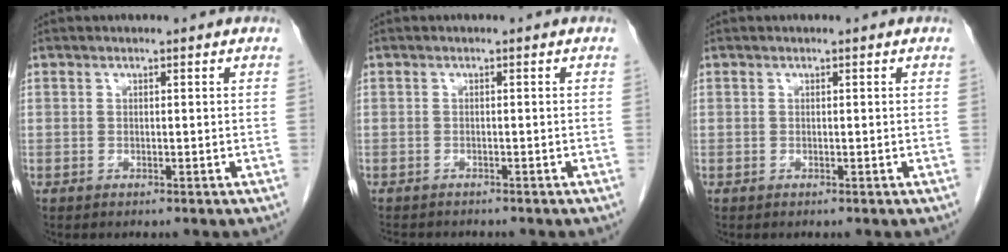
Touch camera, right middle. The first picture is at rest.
{"total": 4.3, "force": [-3.9, 1.1, 1.4], "torque": [-0.020, -0.008, -0.057]}
{"total": 0.0}